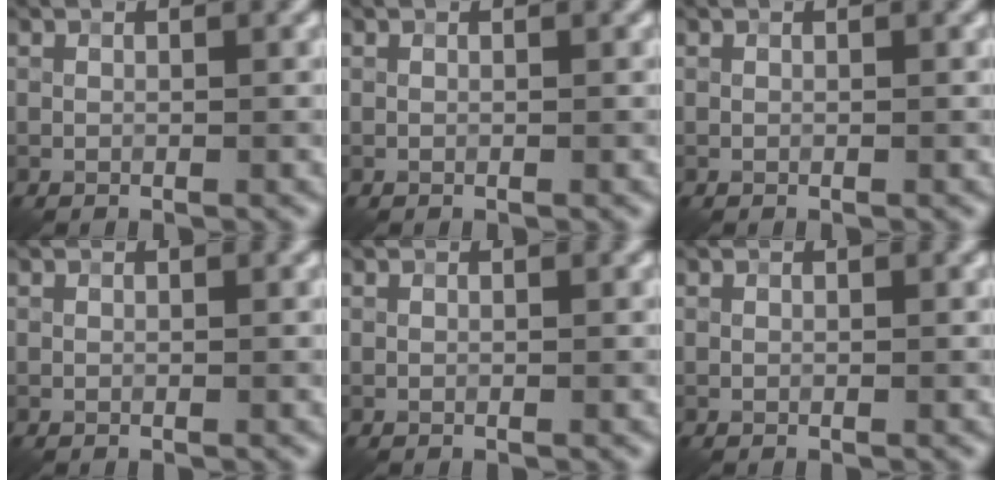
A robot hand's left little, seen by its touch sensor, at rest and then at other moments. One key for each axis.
{"total": 0.0}
{"total": 0.0}
{"total": 0.0}
{"total": 0.0}
{"total": 0.0}